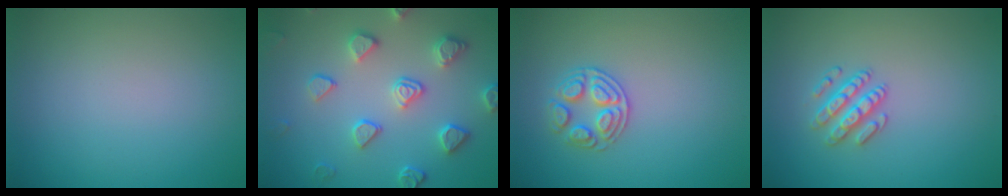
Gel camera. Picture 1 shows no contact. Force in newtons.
{"total": 4.1, "press": 4.0, "slide": 0.6}
{"total": 2.6, "press": 2.6, "slide": 0.4}
{"total": 2.4, "press": 2.3, "slide": 0.6}